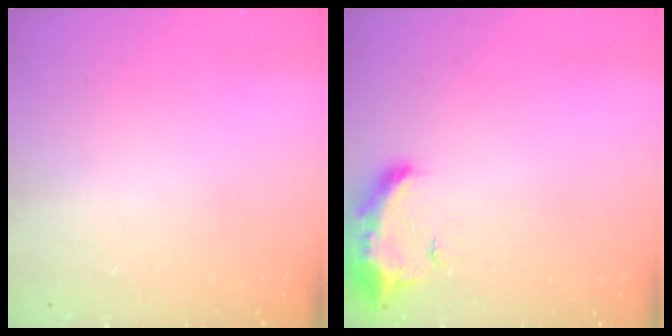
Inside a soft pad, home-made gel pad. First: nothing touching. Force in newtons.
{"total": 9.4, "press": 9.1, "slide": 2.2}